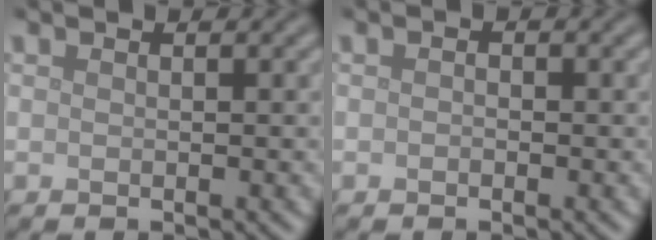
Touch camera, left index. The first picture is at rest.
{"total": 0.6, "force": [-0.1, 0.4, 0.3], "torque": [-0.005, -0.002, -0.004]}